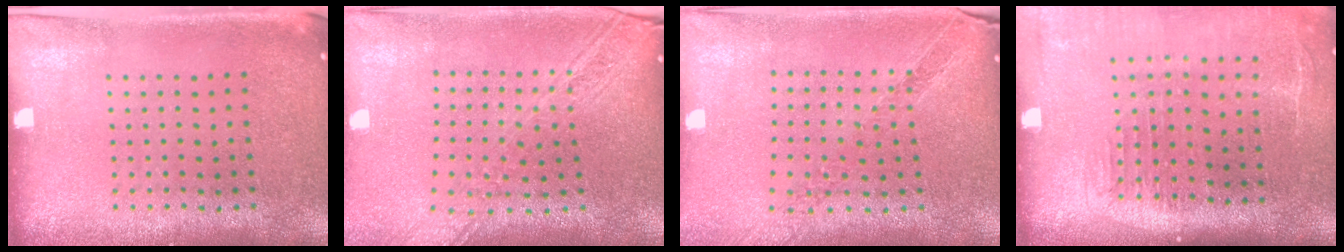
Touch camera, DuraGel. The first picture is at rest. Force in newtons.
{"total": 2.5, "press": 2.1, "slide": 1.4}
{"total": 0.9, "press": 0.9, "slide": 0.3}
{"total": 2.1, "press": 1.7, "slide": 1.1}